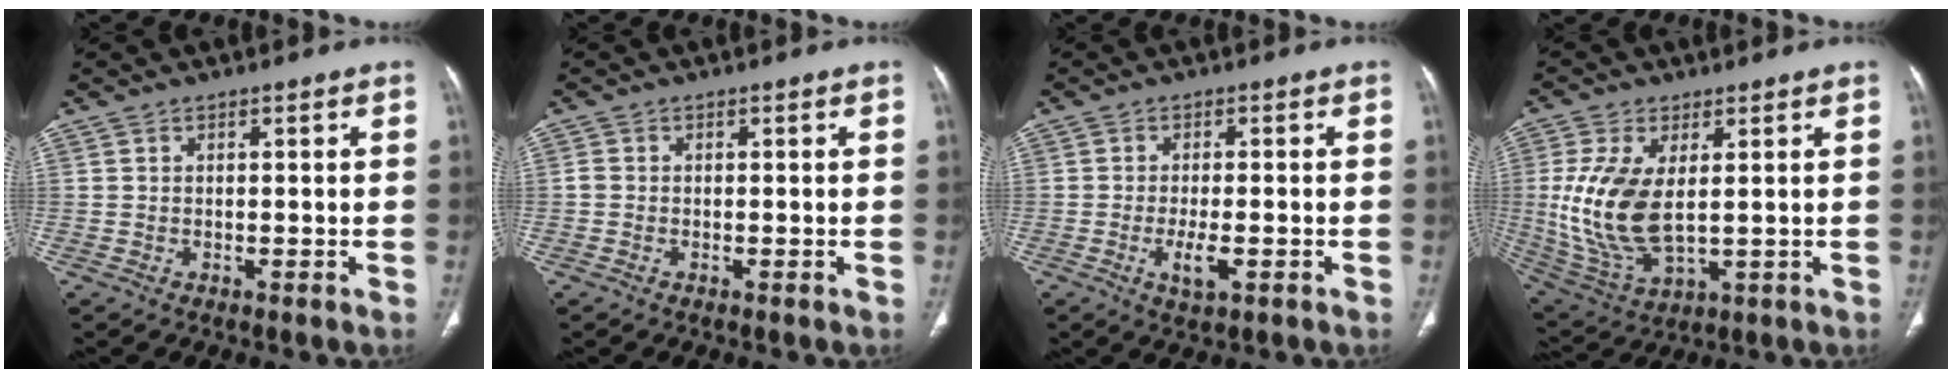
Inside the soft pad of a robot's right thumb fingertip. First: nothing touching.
{"total": 0.9, "force": [-0.2, 0.7, 0.4], "torque": [-0.007, 0.001, -0.005]}
{"total": 4.5, "force": [-1.5, 1.5, 3.9], "torque": [-0.070, -0.003, -0.024]}
{"total": 14.1, "force": [1.2, 7.1, 12.1], "torque": [-0.258, -0.016, 0.040]}